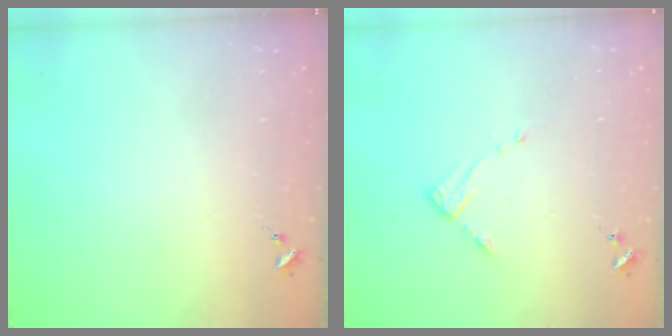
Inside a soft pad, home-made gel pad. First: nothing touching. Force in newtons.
{"total": 2.8, "press": 2.8, "slide": 0.4}